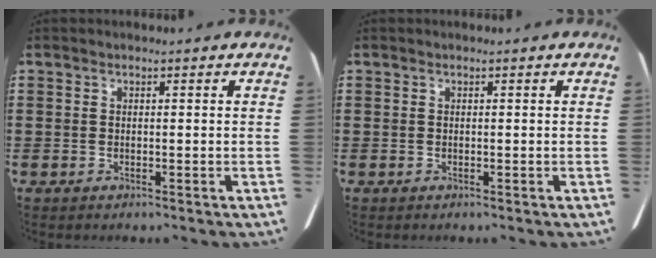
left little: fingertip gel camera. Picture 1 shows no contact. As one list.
[{"total": 0.0}]